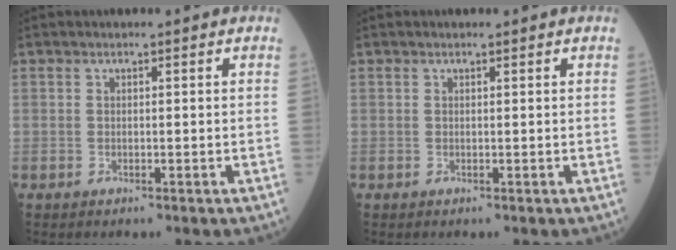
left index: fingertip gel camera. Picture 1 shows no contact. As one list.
[{"total": 0.0}]